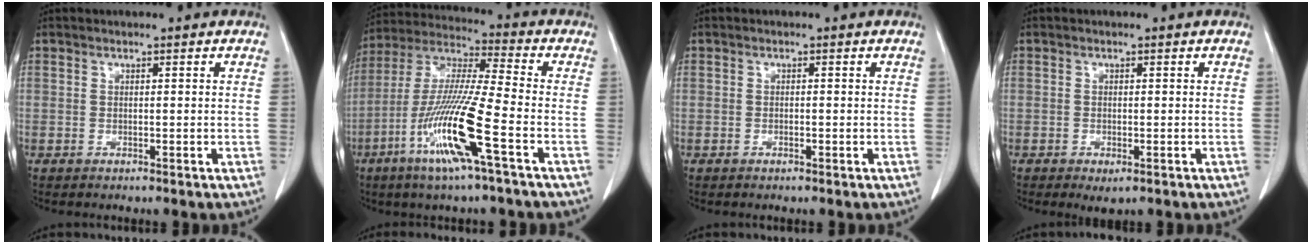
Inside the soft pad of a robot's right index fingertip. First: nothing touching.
{"total": 15.3, "force": [-6.2, -0.1, 13.9], "torque": [-0.288, -0.017, -0.125]}
{"total": 0.6, "force": [-0.3, 0.2, 0.5], "torque": [-0.009, 0.001, -0.004]}
{"total": 2.1, "force": [-1.2, 0.9, 1.5], "torque": [-0.023, -0.003, -0.009]}